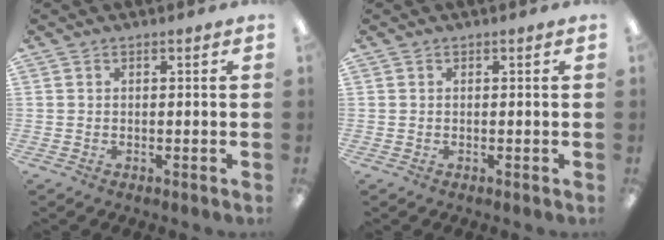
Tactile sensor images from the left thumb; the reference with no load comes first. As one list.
[{"total": 0.0}]